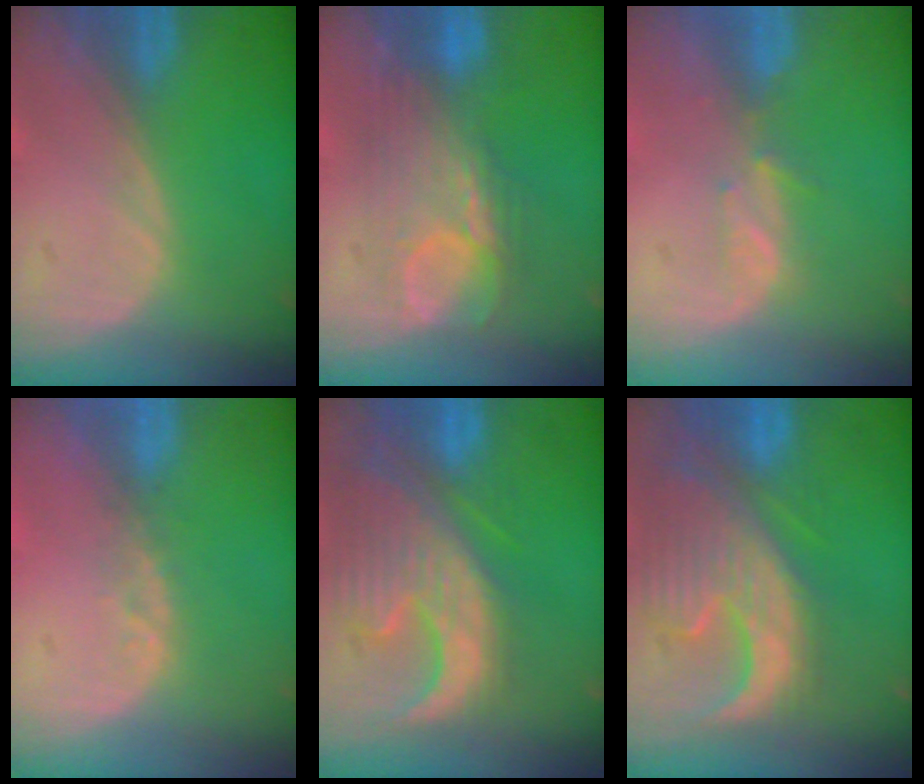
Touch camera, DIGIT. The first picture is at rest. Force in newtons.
{"total": 7.9, "press": 7.8, "slide": 1.2}
{"total": 2.3, "press": 2.1, "slide": 0.8}
{"total": 2.1, "press": 1.8, "slide": 1.1}
{"total": 13.4, "press": 11.3, "slide": 7.1}
{"total": 13.6, "press": 11.5, "slide": 7.2}